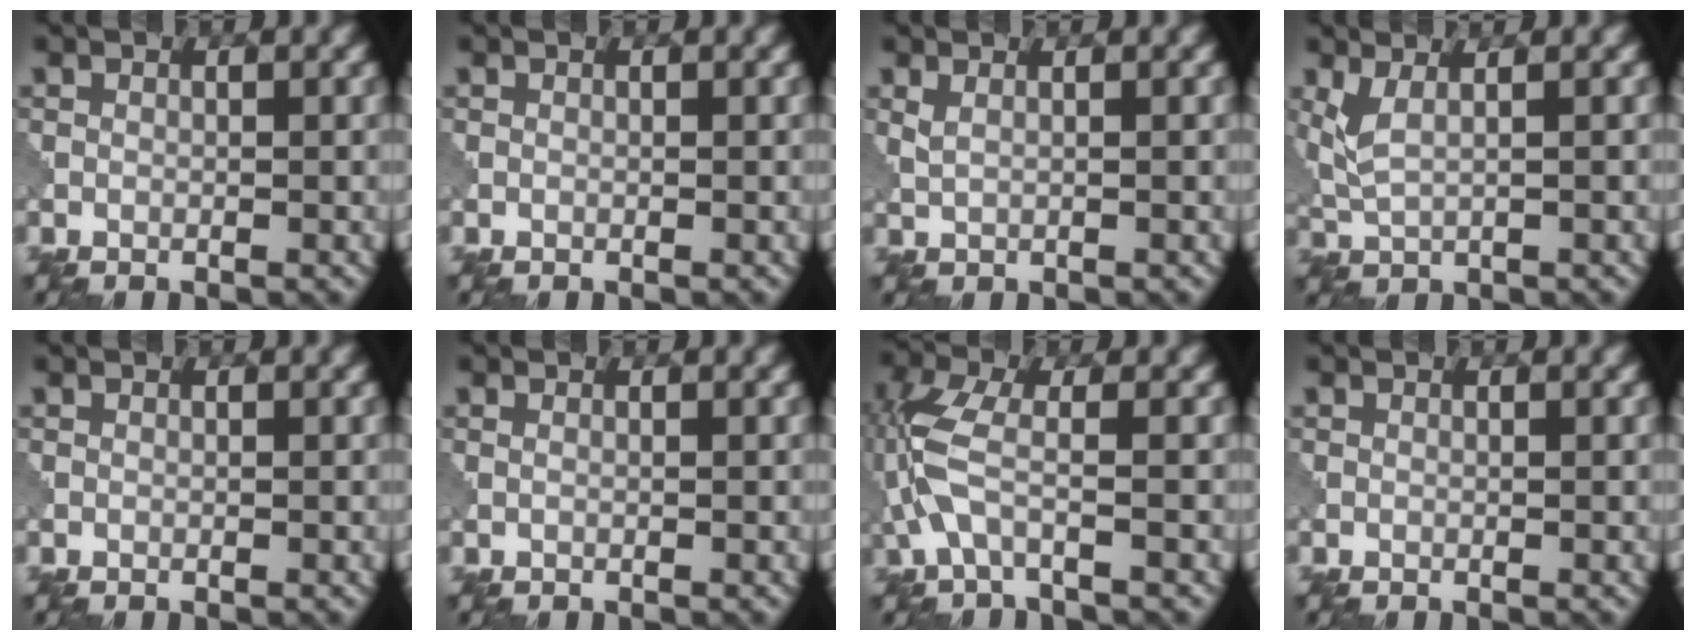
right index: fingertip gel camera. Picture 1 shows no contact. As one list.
[{"total": 0.0}, {"total": 1.5, "force": [0.9, 0.6, 1.0], "torque": [-0.022, -0.001, 0.013]}, {"total": 2.9, "force": [1.2, 1.0, 2.4], "torque": [-0.058, 0.000, 0.030]}, {"total": 0.0}, {"total": 0.6, "force": [0.3, 0.3, 0.5], "torque": [-0.009, -0.003, -0.002]}, {"total": 4.7, "force": [-1.3, 1.6, 4.2], "torque": [-0.114, 0.004, -0.038]}, {"total": 0.0}]